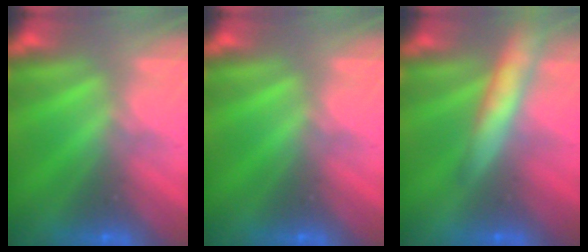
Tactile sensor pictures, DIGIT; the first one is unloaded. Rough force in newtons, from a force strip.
{"total": 0.0}
{"total": 7.5}